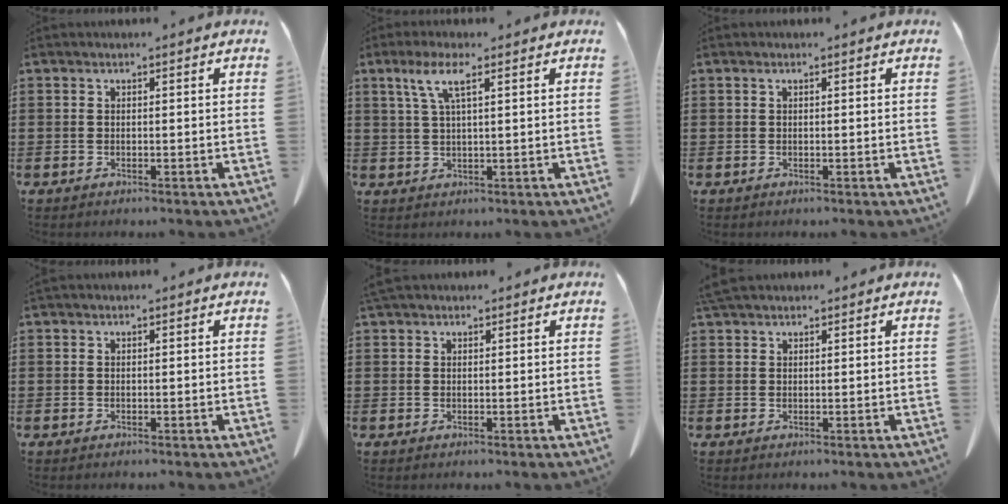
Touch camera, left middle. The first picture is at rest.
{"total": 4.8, "force": [2.3, 0.9, 4.1], "torque": [-0.089, 0.007, 0.038]}
{"total": 0.0}
{"total": 0.0}
{"total": 1.4, "force": [1.2, 0.5, 0.4], "torque": [-0.013, 0.003, 0.024]}
{"total": 2.2, "force": [1.9, 0.6, 0.9], "torque": [-0.025, 0.005, 0.038]}